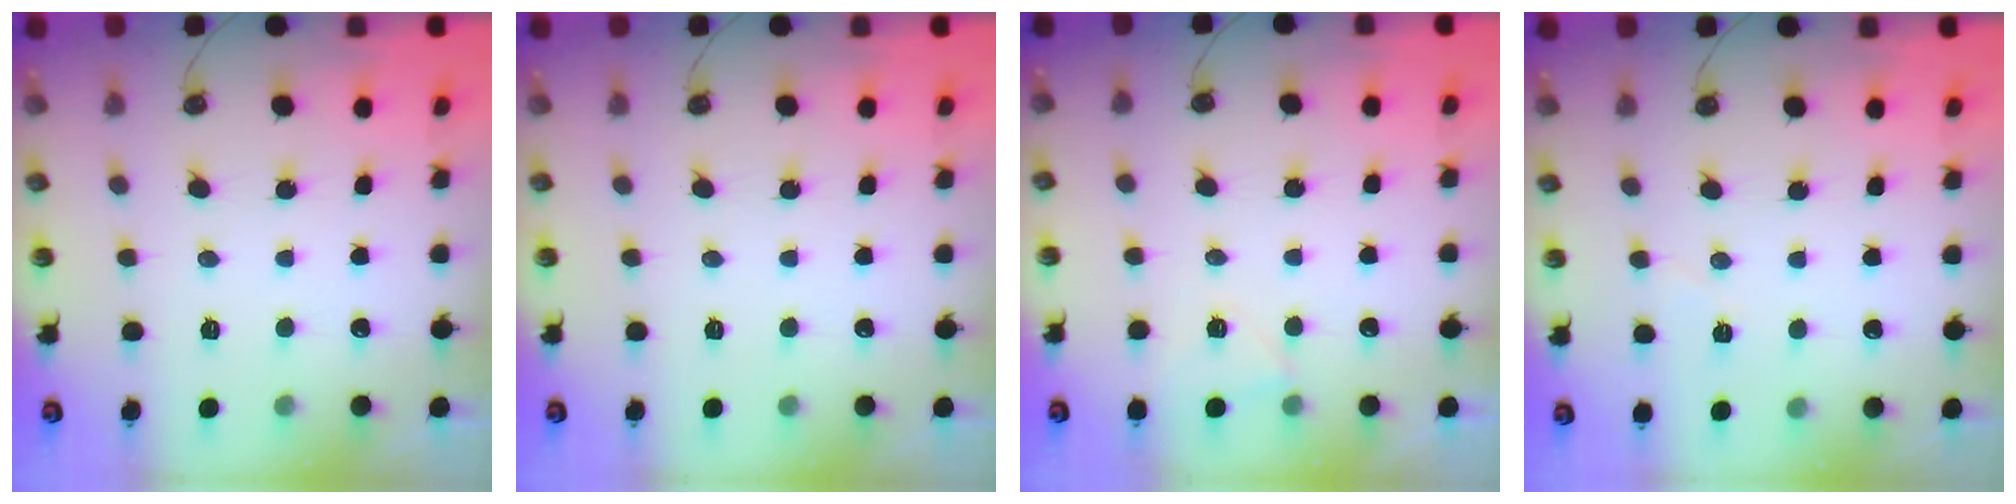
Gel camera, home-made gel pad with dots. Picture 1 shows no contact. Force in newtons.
{"total": 0.0}
{"total": 3.9, "press": 3.6, "slide": 1.6}
{"total": 2.9, "press": 2.4, "slide": 1.7}